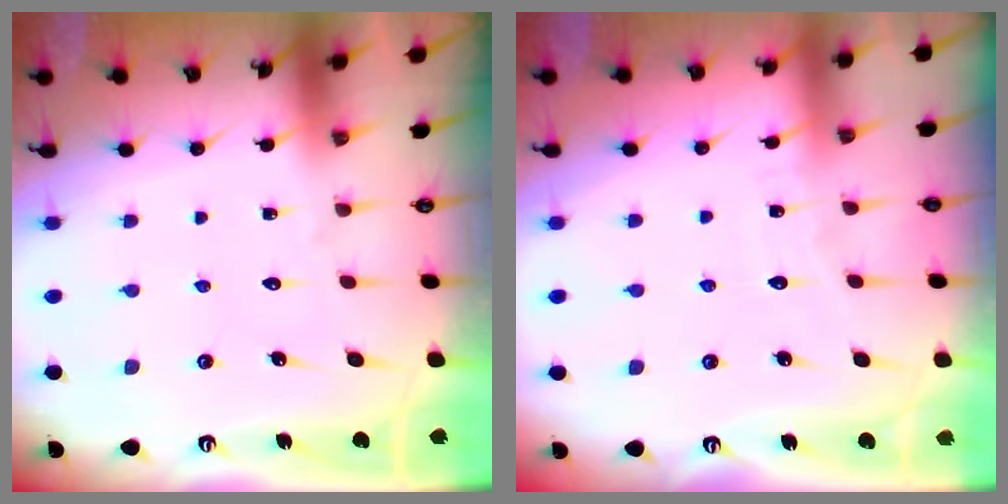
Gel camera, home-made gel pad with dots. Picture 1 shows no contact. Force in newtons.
{"total": 2.9, "press": 2.9, "slide": 0.4}